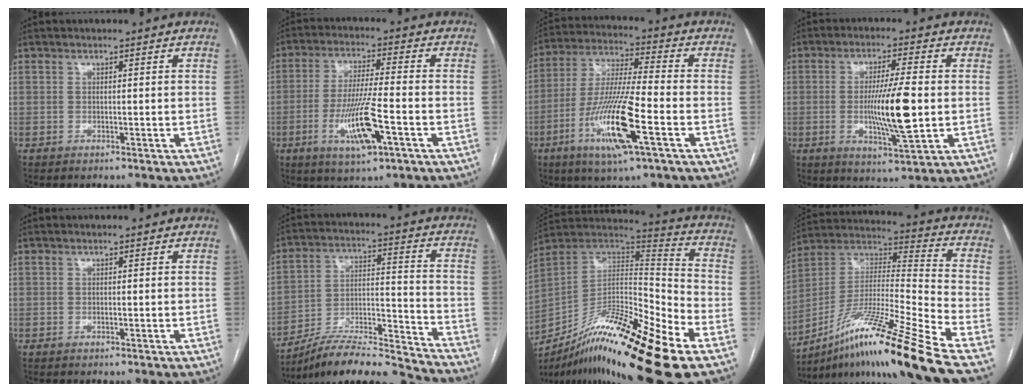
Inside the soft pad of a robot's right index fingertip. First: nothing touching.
{"total": 10.7, "force": [-4.0, 0.9, 9.9], "torque": [-0.193, -0.013, -0.070]}
{"total": 15.0, "force": [-5.8, 0.9, 13.8], "torque": [-0.280, -0.018, -0.108]}
{"total": 10.7, "force": [-1.0, 0.6, 10.6], "torque": [-0.188, -0.015, -0.019]}
{"total": 0.0}
{"total": 17.8, "force": [-17.0, 0.2, 5.4], "torque": [-0.102, 0.026, -0.282]}
{"total": 25.0, "force": [-14.7, 2.8, 20.1], "torque": [-0.314, -0.014, -0.253]}
{"total": 22.0, "force": [-15.2, -2.3, 15.7], "torque": [-0.279, -0.012, -0.274]}